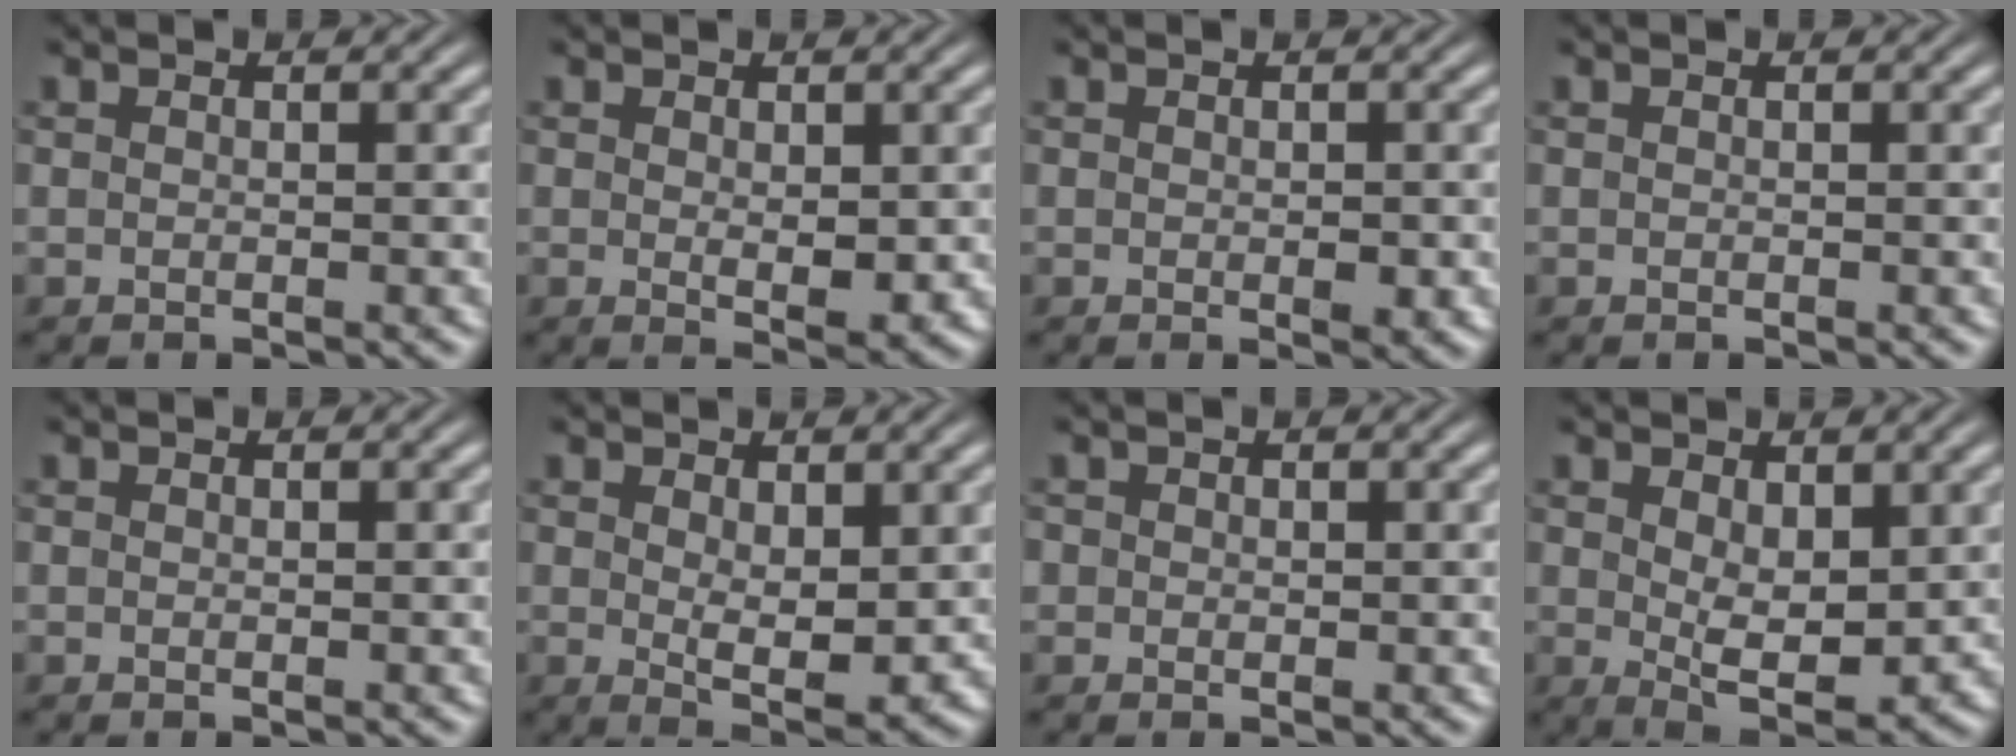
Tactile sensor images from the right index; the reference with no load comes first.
{"total": 2.2, "force": [-0.1, 0.7, 2.1], "torque": [-0.027, -0.019, 0.007]}
{"total": 1.2, "force": [-0.3, 0.6, 1.0], "torque": [-0.014, -0.007, -0.003]}
{"total": 0.0}
{"total": 0.0}
{"total": 3.5, "force": [0.3, 1.2, 3.3], "torque": [-0.055, -0.029, 0.014]}
{"total": 1.1, "force": [0.3, 1.0, 0.3], "torque": [-0.010, -0.008, 0.007]}
{"total": 4.4, "force": [0.0, 1.9, 4.0], "torque": [-0.062, -0.033, 0.012]}